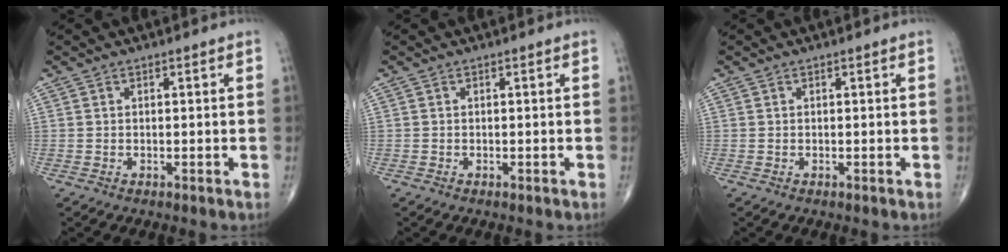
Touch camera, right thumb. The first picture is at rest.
{"total": 0.0}
{"total": 0.0}